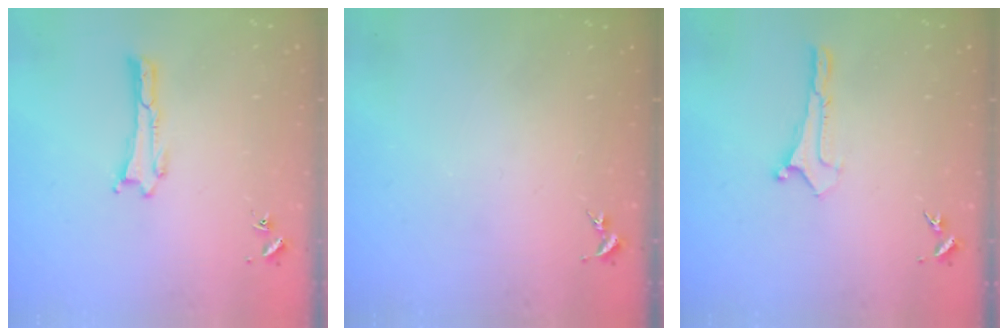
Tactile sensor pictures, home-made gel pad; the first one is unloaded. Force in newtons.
{"total": 0.0}
{"total": 0.0}